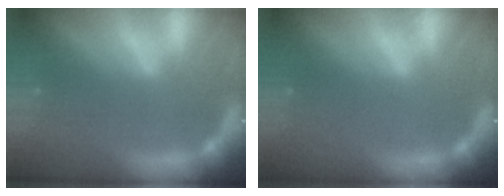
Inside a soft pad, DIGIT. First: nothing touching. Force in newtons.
{"total": 0.0}